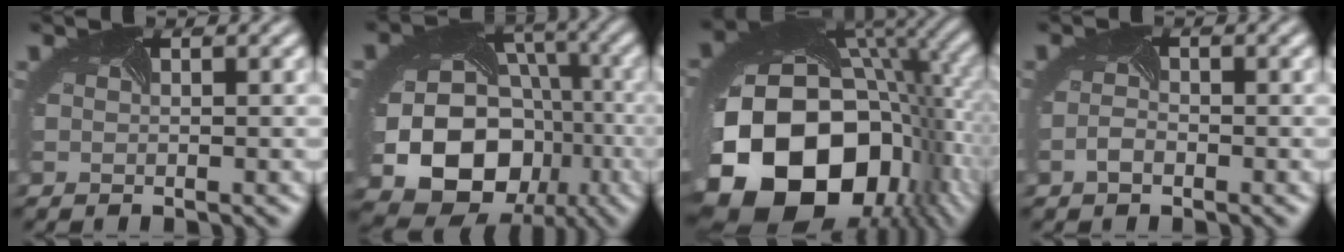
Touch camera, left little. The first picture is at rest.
{"total": 18.0, "force": [-4.9, 14.9, 8.8], "torque": [-0.177, -0.049, -0.076]}
{"total": 19.9, "force": [-5.0, 14.4, 12.8], "torque": [-0.274, -0.076, -0.061]}
{"total": 1.2, "force": [-0.8, 0.5, 0.6], "torque": [-0.019, -0.002, -0.018]}